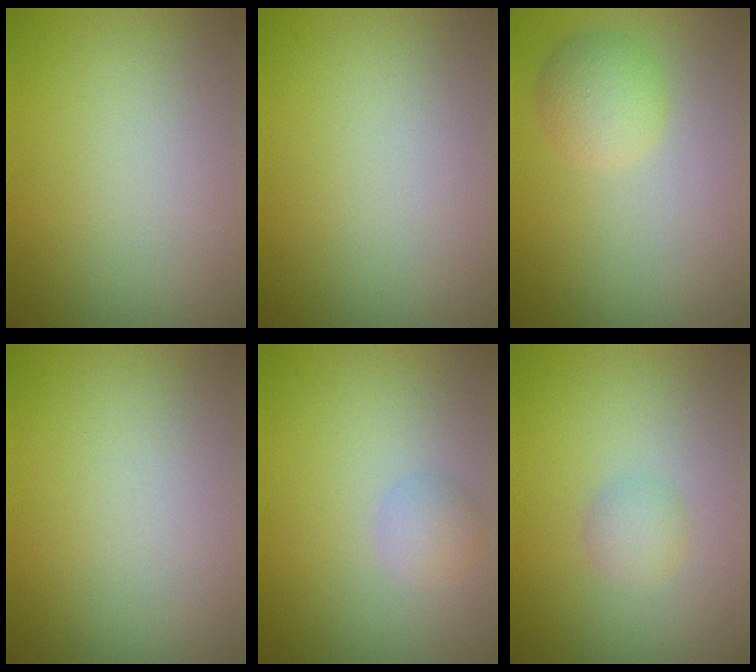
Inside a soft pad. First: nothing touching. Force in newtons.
{"total": 0.0}
{"total": 2.7, "press": 2.7, "slide": 0.2}
{"total": 0.0}
{"total": 1.6, "press": 1.6, "slide": 0.0}
{"total": 1.3, "press": 1.3, "slide": 0.1}